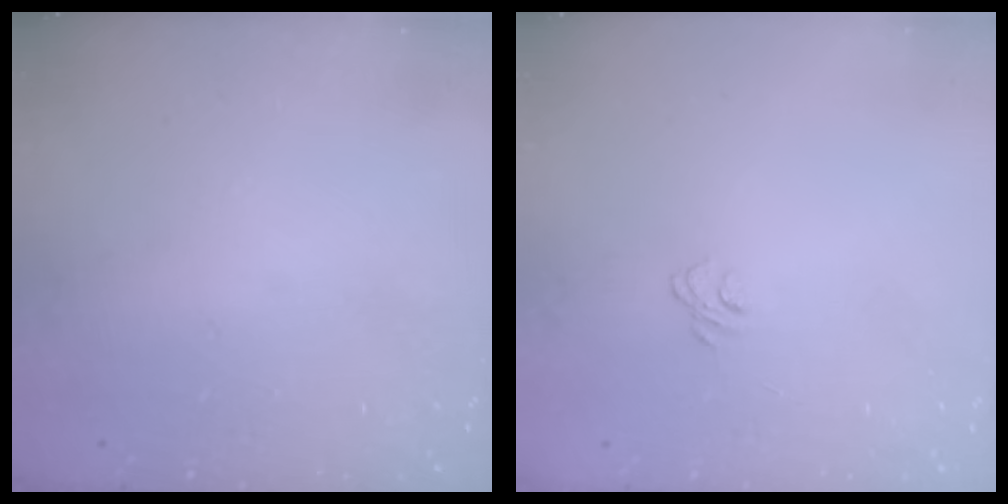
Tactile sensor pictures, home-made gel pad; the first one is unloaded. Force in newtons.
{"total": 3.7, "press": 3.5, "slide": 1.2}